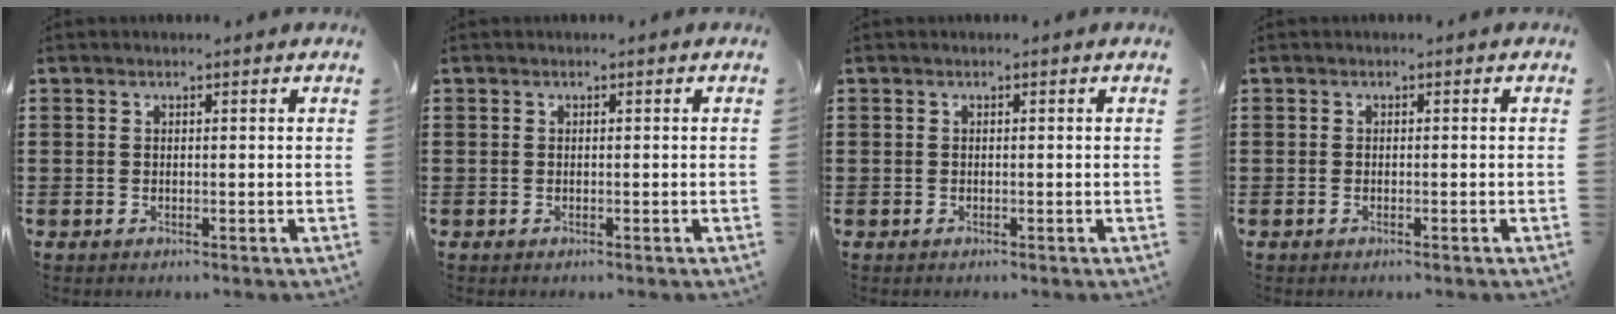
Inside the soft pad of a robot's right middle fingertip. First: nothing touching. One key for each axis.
{"total": 0.0}
{"total": 0.0}
{"total": 0.0}